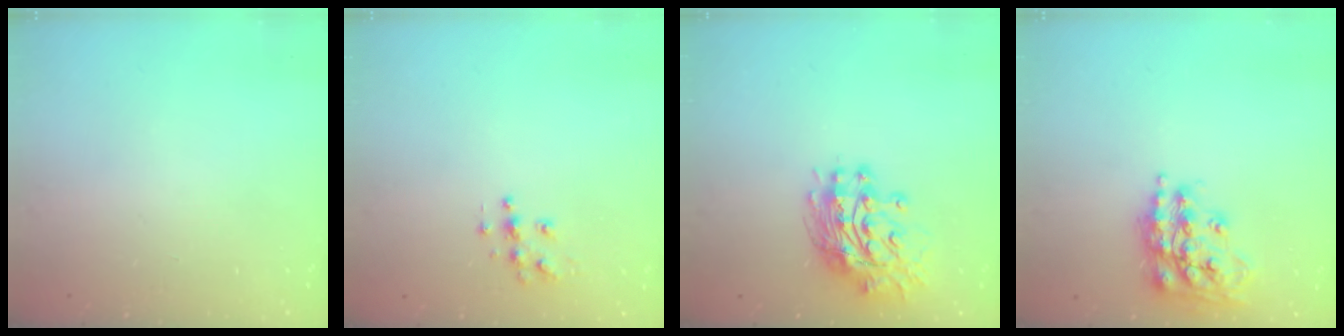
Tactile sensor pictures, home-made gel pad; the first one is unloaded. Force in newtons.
{"total": 6.1, "press": 6.1, "slide": 0.3}
{"total": 12.3, "press": 12.2, "slide": 1.6}
{"total": 16.5, "press": 16.5, "slide": 1.1}